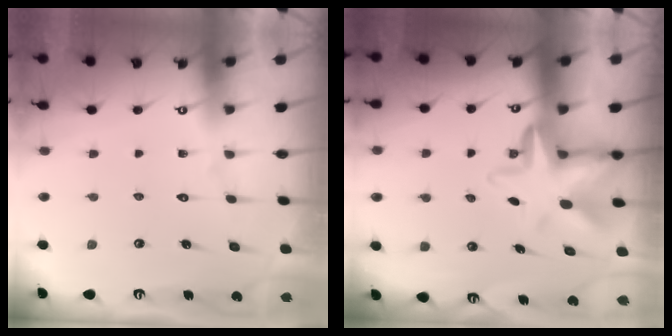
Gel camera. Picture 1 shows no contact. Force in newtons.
{"total": 8.6, "press": 8.4, "slide": 1.5}